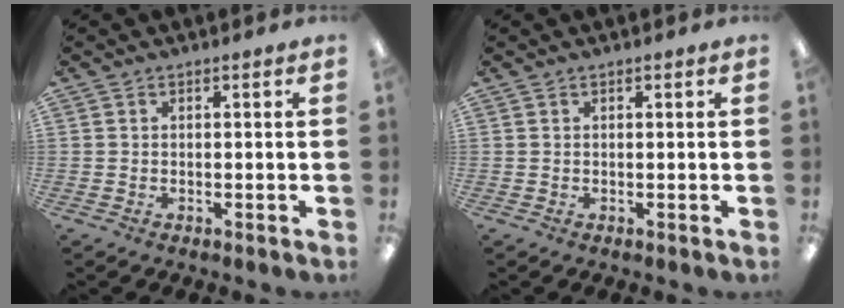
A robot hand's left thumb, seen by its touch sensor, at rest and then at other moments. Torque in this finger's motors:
{"motor_torque": [-0.06, 0.06, 0.02, -0.03, 0.00]}